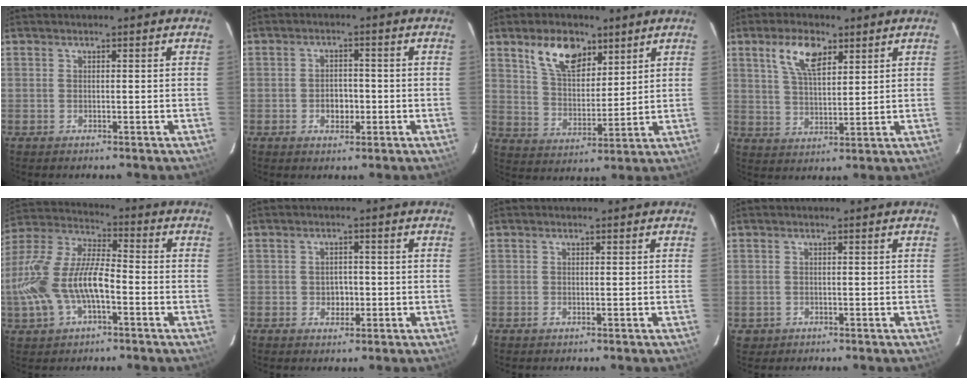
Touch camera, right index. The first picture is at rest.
{"total": 3.7, "force": [-1.1, 2.7, 2.3], "torque": [-0.041, 0.005, -0.012]}
{"total": 11.0, "force": [6.6, 5.9, 6.5], "torque": [-0.112, 0.012, 0.125]}
{"total": 8.2, "force": [4.5, 3.7, 5.9], "torque": [-0.112, 0.012, 0.086]}
{"total": 16.1, "force": [-4.3, 7.1, 13.8], "torque": [-0.294, 0.005, -0.082]}
{"total": 2.8, "force": [-0.6, 2.5, 1.3], "torque": [-0.021, 0.006, -0.005]}
{"total": 0.5, "force": [-0.2, 0.4, 0.2], "torque": [-0.004, 0.000, -0.003]}
{"total": 1.9, "force": [-0.3, 1.8, 0.3], "torque": [-0.005, 0.002, -0.001]}